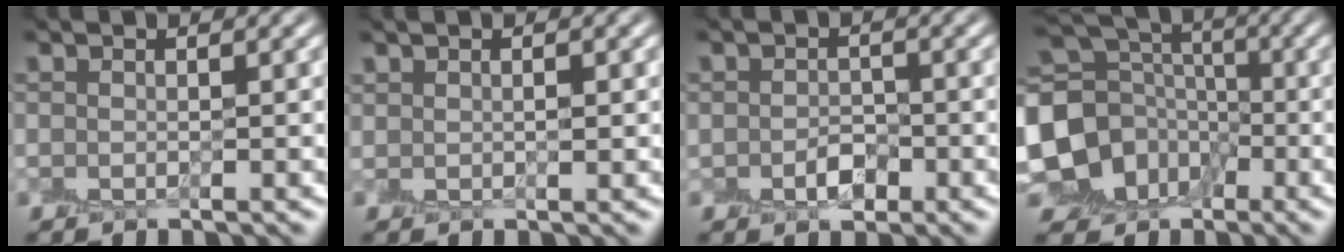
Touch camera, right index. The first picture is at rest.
{"total": 0.8, "force": [0.4, 0.2, 0.6], "torque": [-0.011, 0.001, 0.012]}
{"total": 1.7, "force": [-0.6, 1.3, 0.9], "torque": [-0.017, -0.001, -0.008]}
{"total": 10.5, "force": [-3.5, 9.2, 3.7], "torque": [-0.097, -0.013, -0.090]}